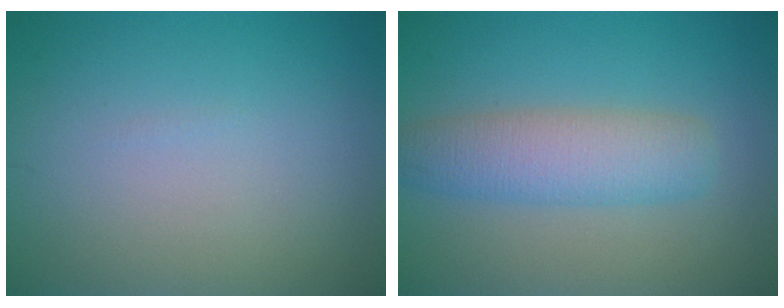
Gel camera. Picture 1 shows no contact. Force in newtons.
{"total": 4.7, "press": 4.7, "slide": 0.2}